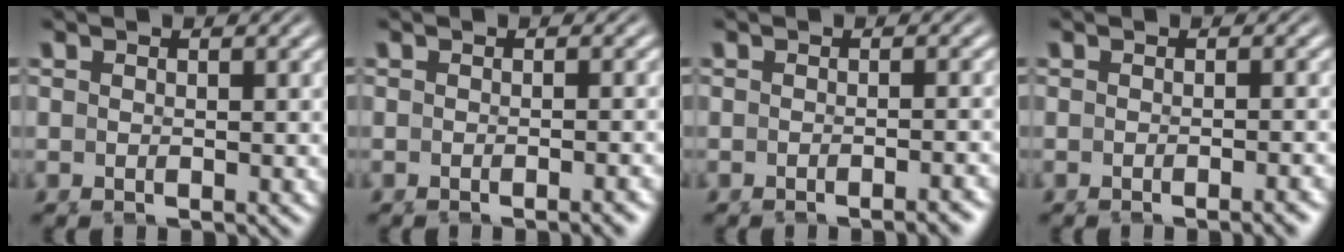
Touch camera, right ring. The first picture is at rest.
{"total": 1.3, "force": [-0.9, -0.4, 0.9], "torque": [-0.010, 0.005, -0.015]}
{"total": 1.9, "force": [-1.5, -0.3, 1.2], "torque": [-0.009, 0.006, -0.025]}
{"total": 1.6, "force": [-1.1, -0.3, 1.0], "torque": [-0.012, 0.005, -0.019]}